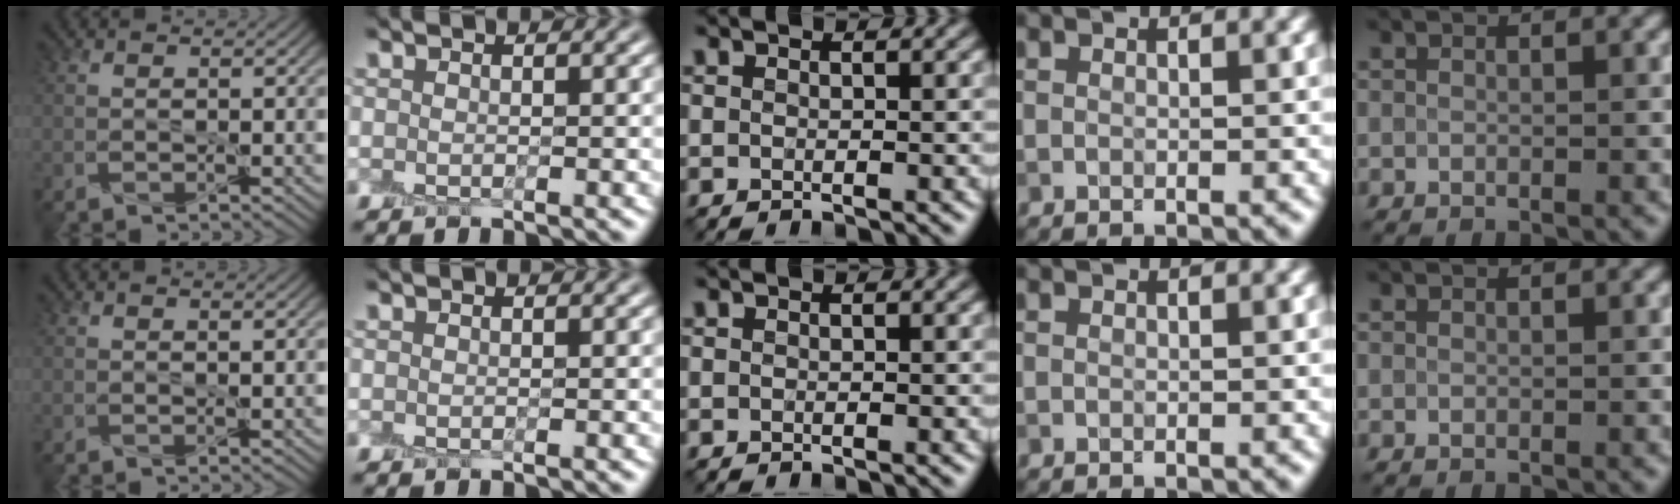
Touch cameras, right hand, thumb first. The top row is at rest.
{"thumb": {"total": 0.8, "force": [0.7, -0.1, 0.2], "torque": [-0.005, -0.001, 0.018]}}